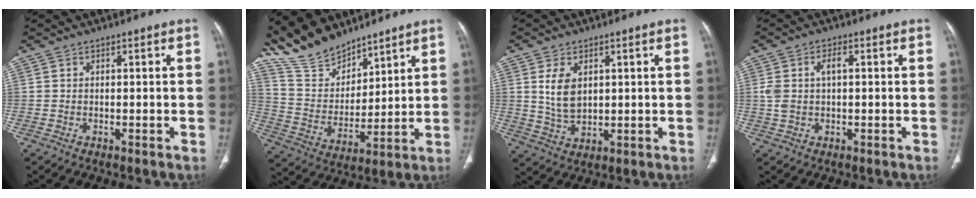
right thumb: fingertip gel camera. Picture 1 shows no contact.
{"total": 14.7, "force": [12.8, 5.7, 4.3], "torque": [-0.059, -0.060, 0.258]}
{"total": 6.7, "force": [1.9, 4.2, 4.9], "torque": [-0.080, -0.012, 0.049]}
{"total": 4.8, "force": [0.7, 2.5, 4.1], "torque": [-0.098, 0.017, 0.016]}